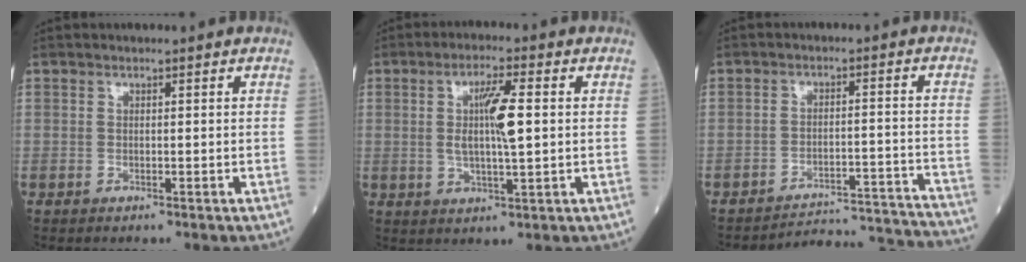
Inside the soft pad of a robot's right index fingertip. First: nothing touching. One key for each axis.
{"total": 7.1, "fx": 0.9, "fy": 0.7, "fz": 7.0, "tx": -0.130, "ty": 0.001, "tz": 0.015}
{"total": 16.1, "fx": -16.0, "fy": -1.1, "fz": 0.7, "tx": 0.013, "ty": 0.018, "tz": -0.207}